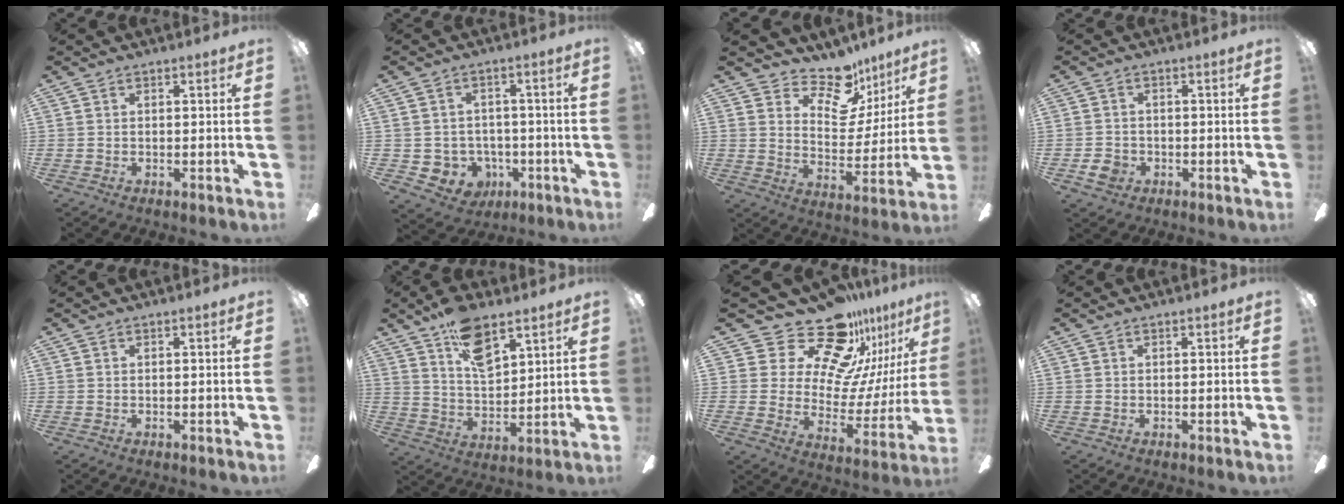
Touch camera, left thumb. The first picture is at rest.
{"total": 5.9, "force": [-0.7, 5.7, 1.3], "torque": [-0.044, 0.002, -0.008]}
{"total": 13.3, "force": [10.1, 6.7, 5.6], "torque": [-0.085, -0.077, 0.183]}
{"total": 3.8, "force": [-1.4, 3.2, 1.5], "torque": [-0.030, 0.008, -0.025]}
{"total": 0.0}
{"total": 13.0, "force": [8.2, 6.4, 7.8], "torque": [-0.121, -0.034, 0.144]}
{"total": 20.6, "force": [17.0, 8.7, 7.7], "torque": [-0.136, -0.130, 0.303]}
{"total": 0.0}